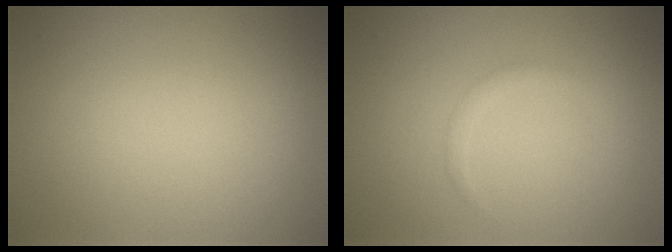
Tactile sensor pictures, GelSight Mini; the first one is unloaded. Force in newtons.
{"total": 0.9, "press": 0.9, "slide": 0.1}